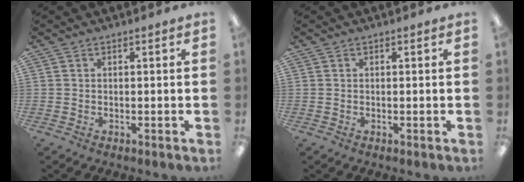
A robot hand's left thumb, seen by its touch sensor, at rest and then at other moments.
{"total": 0.0}